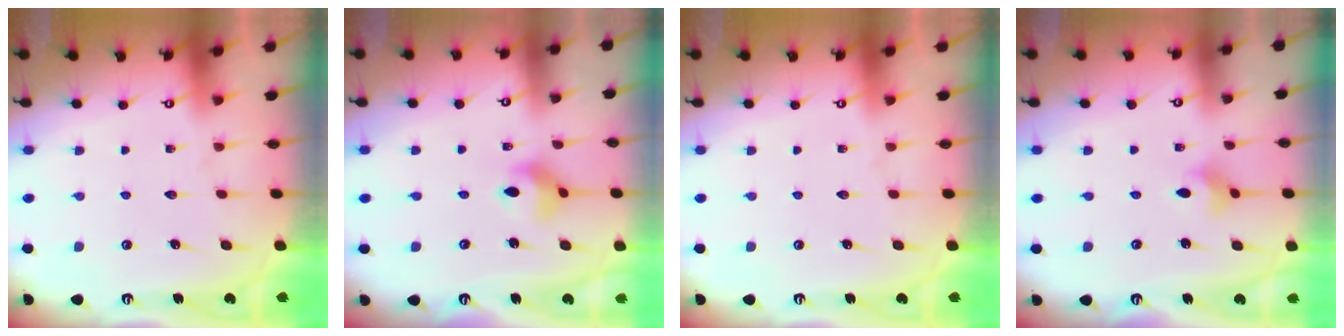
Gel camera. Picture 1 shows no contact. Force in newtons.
{"total": 6.6, "press": 6.6, "slide": 0.5}
{"total": 0.0}
{"total": 3.0, "press": 3.0, "slide": 0.6}